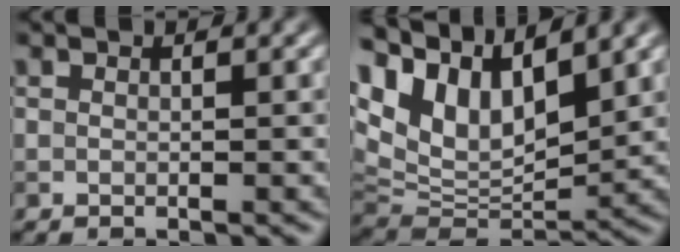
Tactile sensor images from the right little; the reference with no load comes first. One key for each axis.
{"total": 10.2, "fx": 5.9, "fy": 5.1, "fz": 6.5, "tx": -0.137, "ty": 0.012, "tz": 0.114}